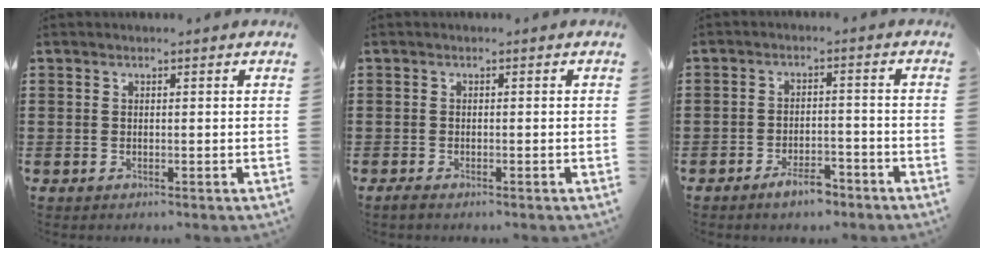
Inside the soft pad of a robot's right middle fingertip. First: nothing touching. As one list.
[{"total": 0.6, "force": [-0.5, 0.1, 0.3], "torque": [-0.008, -0.004, -0.009]}, {"total": 4.0, "force": [-3.2, 1.2, 2.1], "torque": [-0.039, 0.008, -0.063]}]